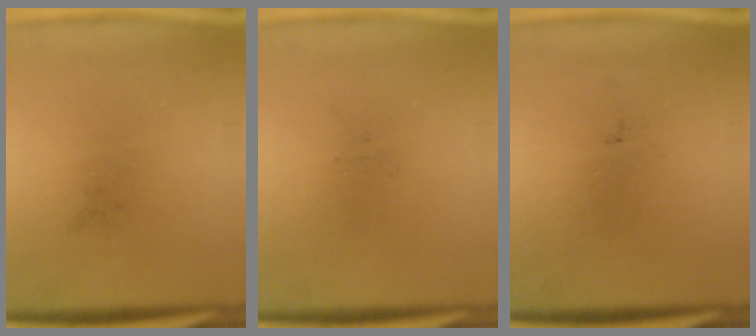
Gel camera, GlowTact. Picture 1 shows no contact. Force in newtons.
{"total": 0.0}
{"total": 0.0}